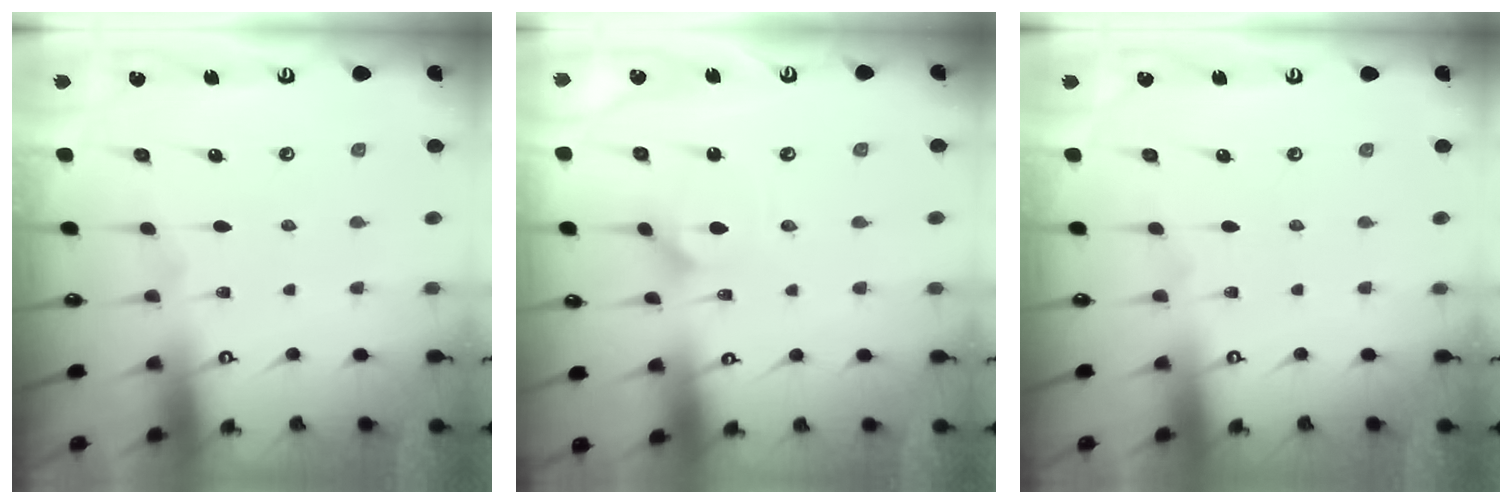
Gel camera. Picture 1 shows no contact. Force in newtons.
{"total": 2.3, "press": 2.3, "slide": 0.1}
{"total": 0.0}